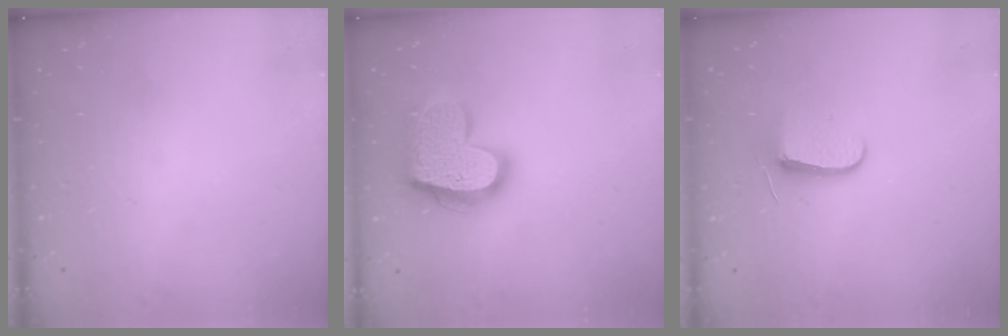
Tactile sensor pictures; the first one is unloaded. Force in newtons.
{"total": 20.1, "press": 20.0, "slide": 1.7}
{"total": 7.8, "press": 7.7, "slide": 0.4}